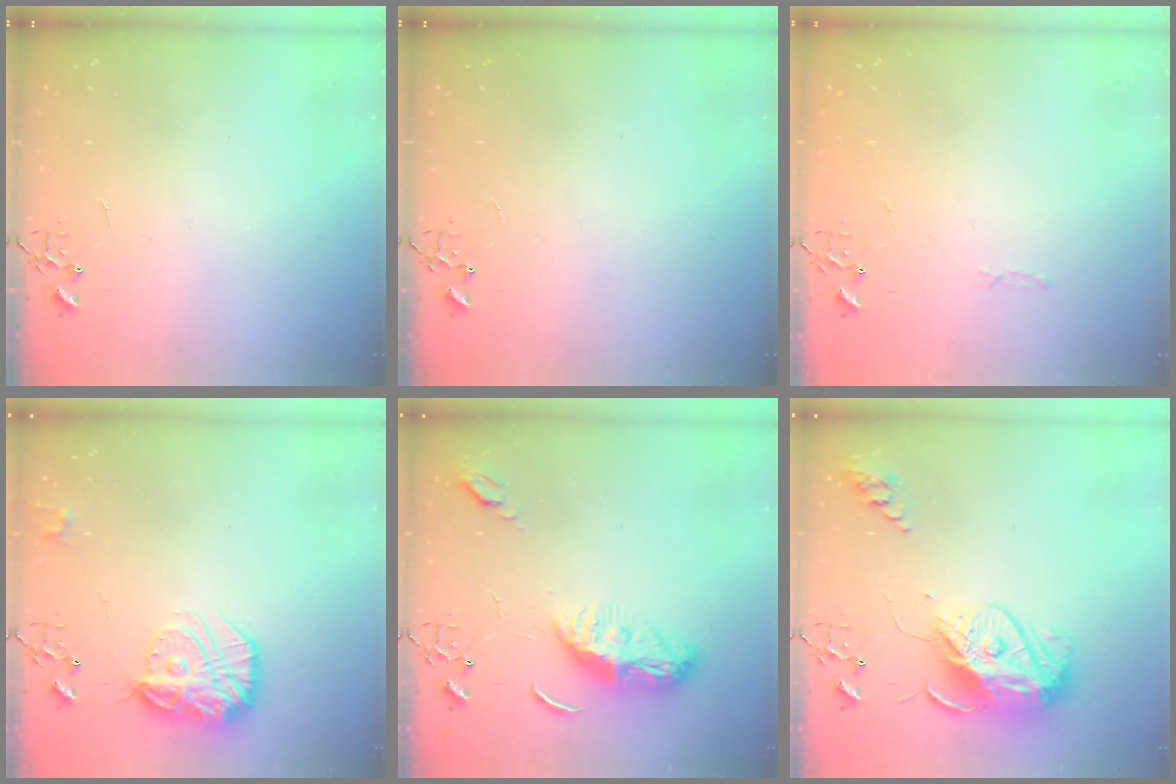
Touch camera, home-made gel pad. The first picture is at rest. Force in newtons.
{"total": 0.0}
{"total": 2.8, "press": 2.8, "slide": 0.4}
{"total": 19.0, "press": 19.0, "slide": 1.7}
{"total": 11.3, "press": 11.3, "slide": 0.3}
{"total": 16.5, "press": 16.4, "slide": 1.3}